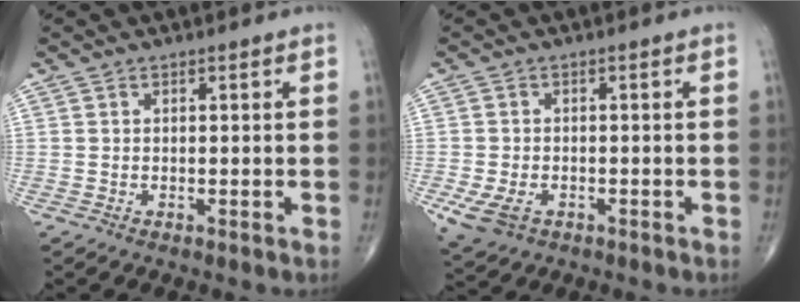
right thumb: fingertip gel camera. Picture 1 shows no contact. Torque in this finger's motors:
{"motor_torque": [2.56, 1.70, 0.55, -0.71, 0.06]}